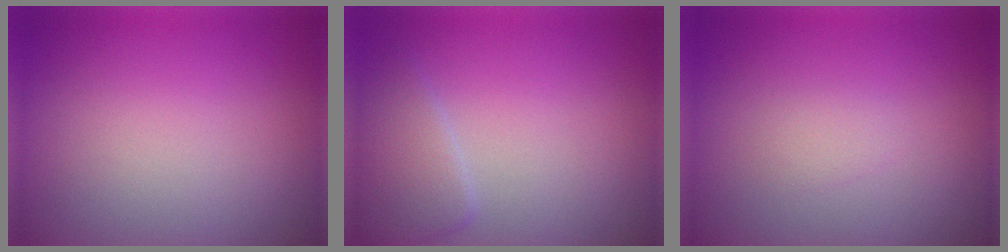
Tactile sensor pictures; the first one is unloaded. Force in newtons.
{"total": 2.7, "press": 2.7, "slide": 0.1}
{"total": 0.8, "press": 0.8, "slide": 0.0}